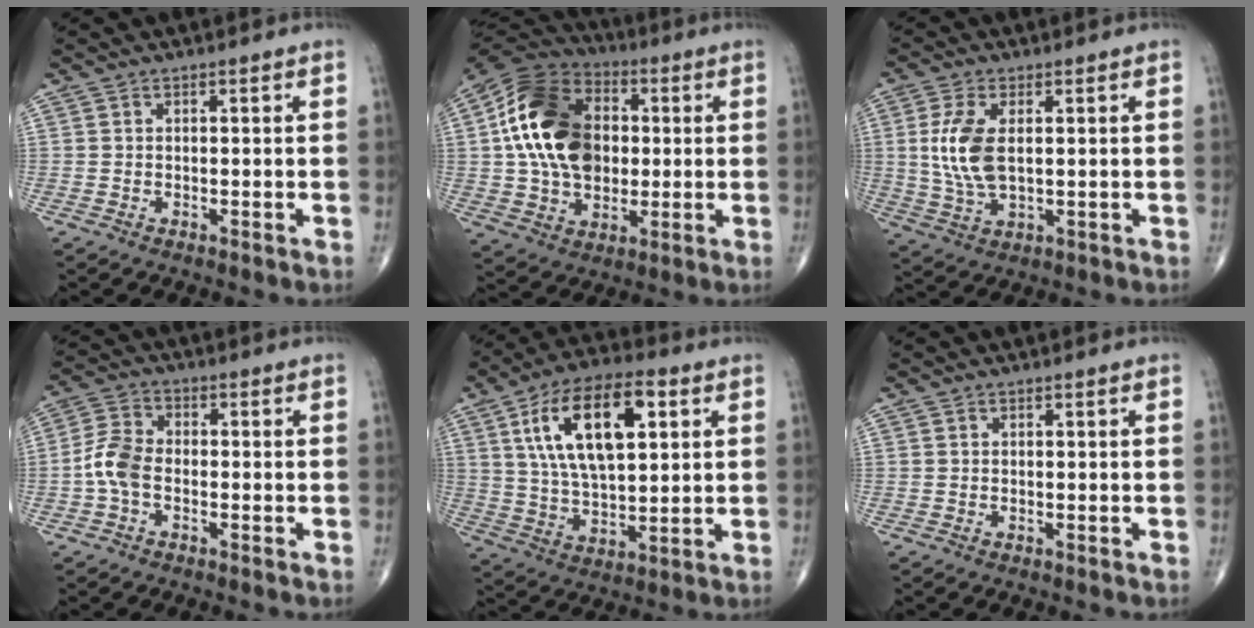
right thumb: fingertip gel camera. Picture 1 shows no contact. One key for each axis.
{"total": 20.8, "fx": 2.2, "fy": 14.7, "fz": 14.6, "tx": -0.250, "ty": 0.015, "tz": 0.036}
{"total": 9.0, "fx": 1.3, "fy": 4.5, "fz": 7.8, "tx": -0.174, "ty": -0.007, "tz": 0.031}
{"total": 6.1, "fx": -1.6, "fy": 3.8, "fz": 4.5, "tx": -0.096, "ty": 0.021, "tz": -0.042}
{"total": 18.8, "fx": 6.1, "fy": 8.6, "fz": 15.6, "tx": -0.262, "ty": -0.002, "tz": 0.105}
{"total": 0.0}